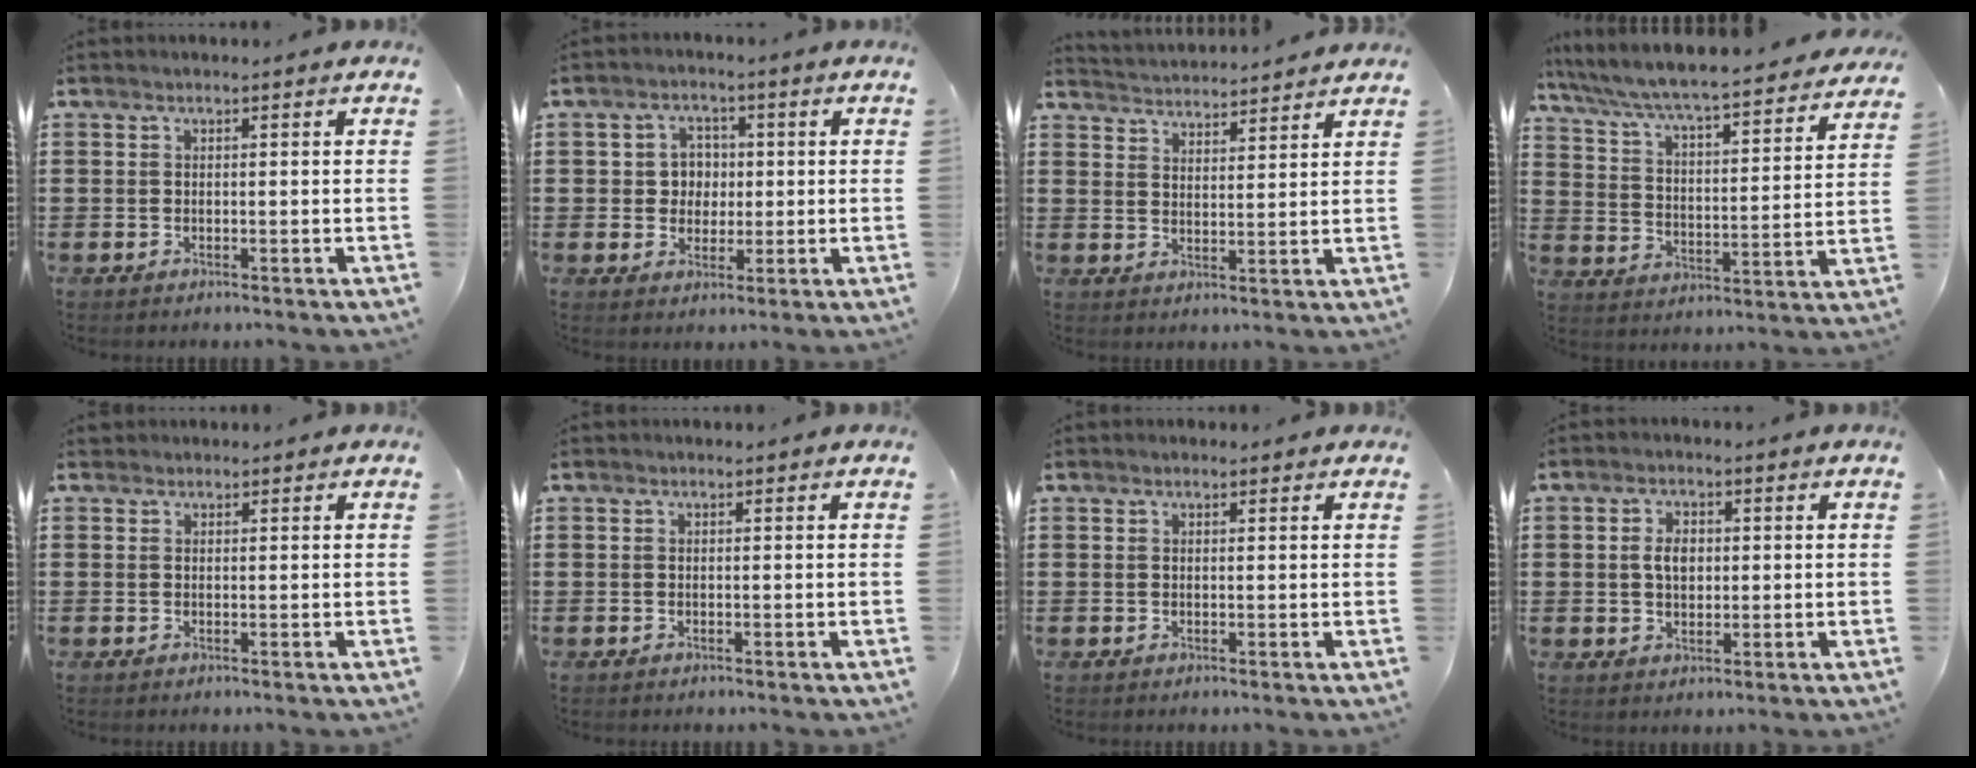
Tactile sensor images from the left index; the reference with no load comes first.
{"total": 4.4, "force": [0.5, 4.1, 1.7], "torque": [-0.043, 0.010, 0.002]}
{"total": 3.4, "force": [3.4, -0.2, -0.5], "torque": [-0.004, -0.020, 0.059]}
{"total": 5.2, "force": [4.8, -0.4, 1.9], "torque": [-0.060, -0.047, 0.072]}
{"total": 0.7, "force": [0.6, 0.4, 0.1], "torque": [-0.003, 0.002, 0.013]}
{"total": 0.0}
{"total": 0.7, "force": [0.6, 0.3, 0.2], "torque": [-0.006, 0.002, 0.012]}
{"total": 3.5, "force": [0.5, 2.2, 2.7], "torque": [-0.049, 0.008, 0.005]}